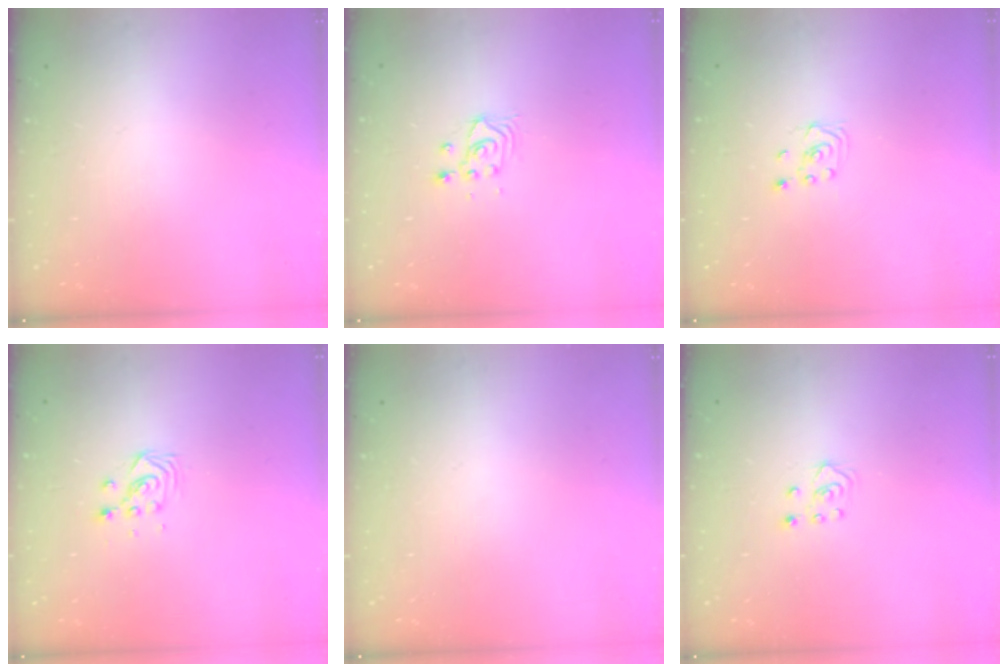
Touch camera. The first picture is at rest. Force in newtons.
{"total": 3.7, "press": 3.7, "slide": 0.3}
{"total": 1.9, "press": 1.7, "slide": 0.8}
{"total": 3.5, "press": 3.5, "slide": 0.2}
{"total": 0.0}
{"total": 3.6, "press": 3.6, "slide": 0.6}